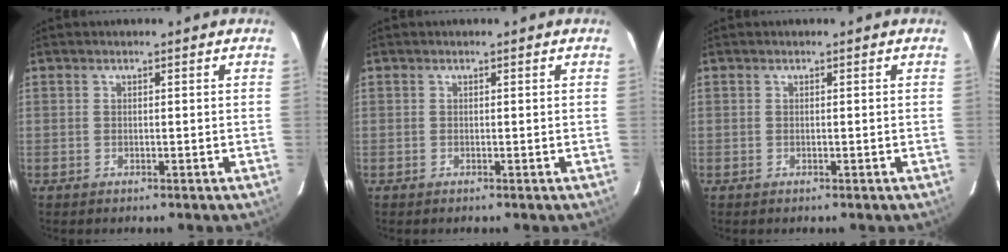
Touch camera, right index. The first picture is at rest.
{"total": 0.0}
{"total": 0.0}